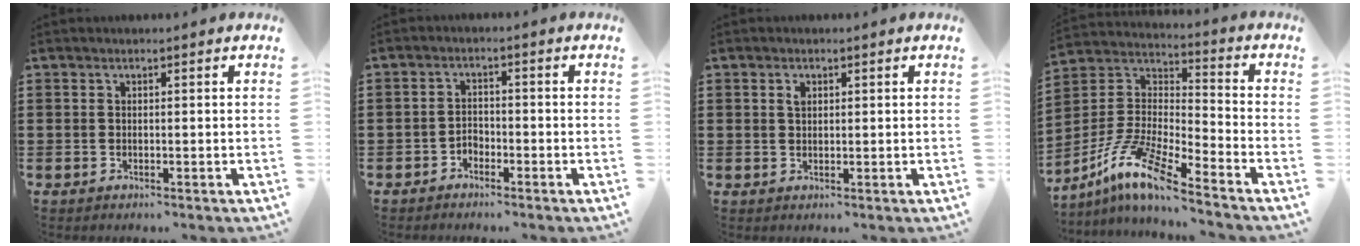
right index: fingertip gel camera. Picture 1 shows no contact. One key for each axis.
{"total": 1.9, "fx": -1.6, "fy": 0.9, "fz": 0.2, "tx": -0.012, "ty": 0.001, "tz": -0.034}
{"total": 1.2, "fx": 0.5, "fy": 0.7, "fz": 0.8, "tx": -0.018, "ty": 0.005, "tz": 0.009}
{"total": 10.9, "fx": -8.2, "fy": 0.9, "fz": 7.1, "tx": -0.162, "ty": -0.008, "tz": -0.172}